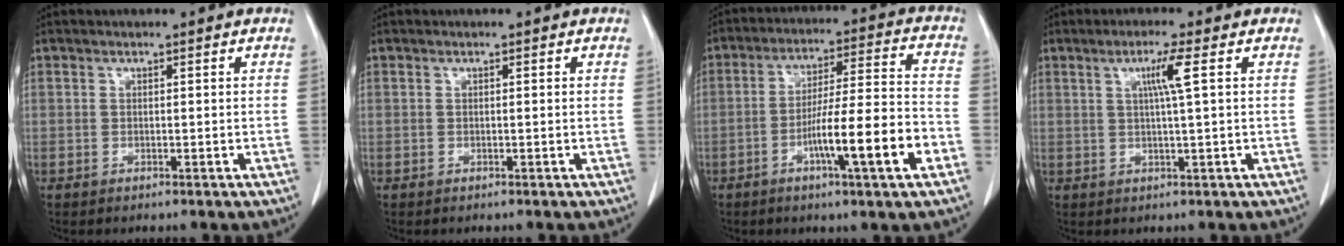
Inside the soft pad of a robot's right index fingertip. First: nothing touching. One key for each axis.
{"total": 0.0}
{"total": 13.5, "fx": -5.2, "fy": 0.2, "fz": 12.4, "tx": -0.204, "ty": 0.002, "tz": -0.084}
{"total": 4.1, "fx": 1.2, "fy": -0.8, "fz": 3.9, "tx": -0.074, "ty": -0.001, "tz": 0.022}